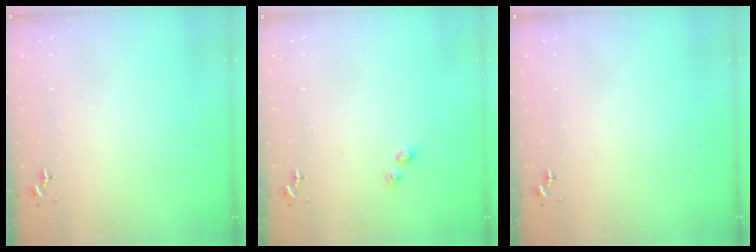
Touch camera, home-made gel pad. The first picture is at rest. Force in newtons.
{"total": 3.2, "press": 3.2, "slide": 0.6}
{"total": 0.0}